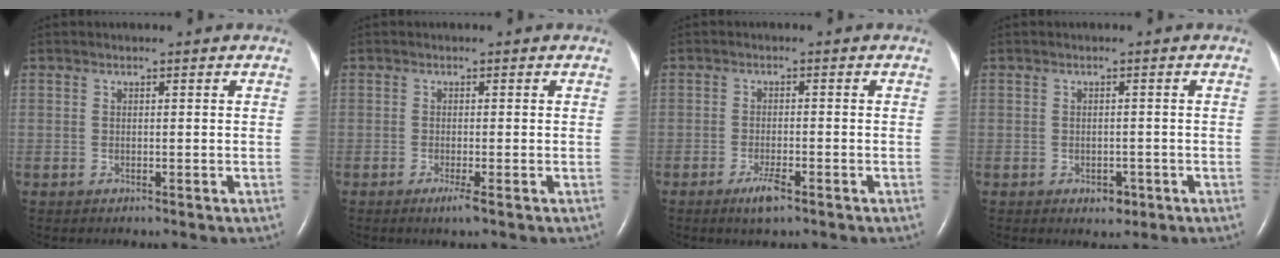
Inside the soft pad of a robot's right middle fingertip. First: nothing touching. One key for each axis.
{"total": 1.6, "fx": -0.9, "fy": -0.2, "fz": 1.3, "tx": -0.026, "ty": -0.005, "tz": -0.018}
{"total": 3.1, "fx": -2.0, "fy": 0.5, "fz": 2.3, "tx": -0.050, "ty": -0.004, "tz": -0.036}
{"total": 2.0, "fx": -1.0, "fy": 1.3, "fz": 1.1, "tx": -0.014, "ty": 0.002, "tz": -0.006}